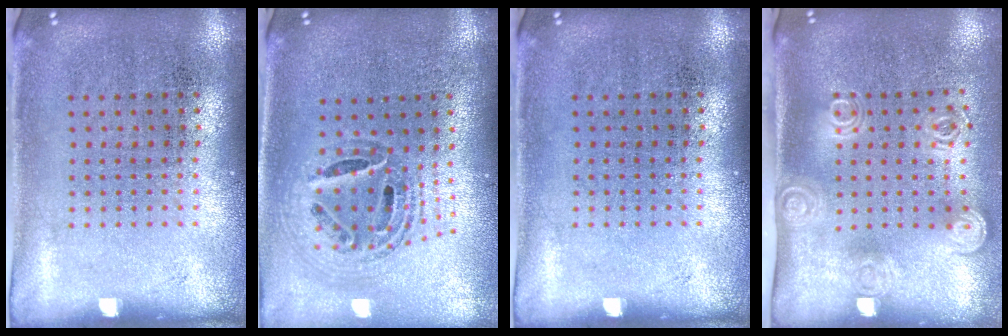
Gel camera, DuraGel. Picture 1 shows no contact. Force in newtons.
{"total": 1.2, "press": 1.1, "slide": 0.4}
{"total": 0.0}
{"total": 2.0, "press": 1.4, "slide": 1.4}